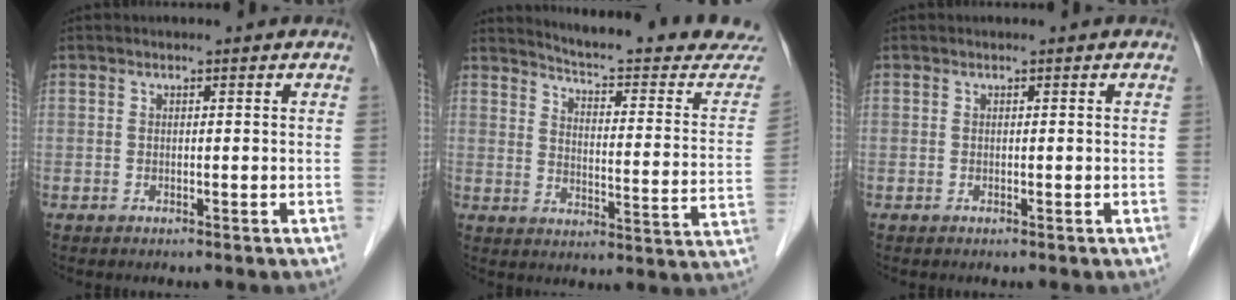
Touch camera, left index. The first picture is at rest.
{"total": 20.8, "force": [20.0, 0.8, 5.7], "torque": [-0.079, -0.113, 0.233]}
{"total": 0.0}